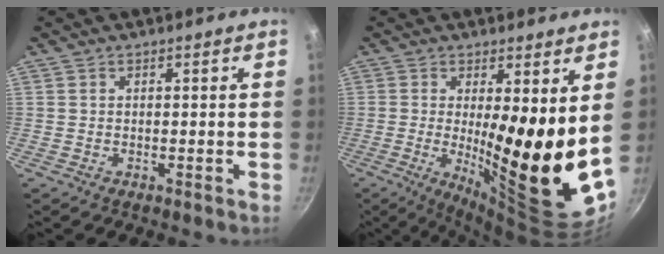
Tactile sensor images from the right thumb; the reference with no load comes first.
{"total": 16.9, "force": [1.4, 3.6, 16.4], "torque": [-0.237, -0.045, 0.027]}